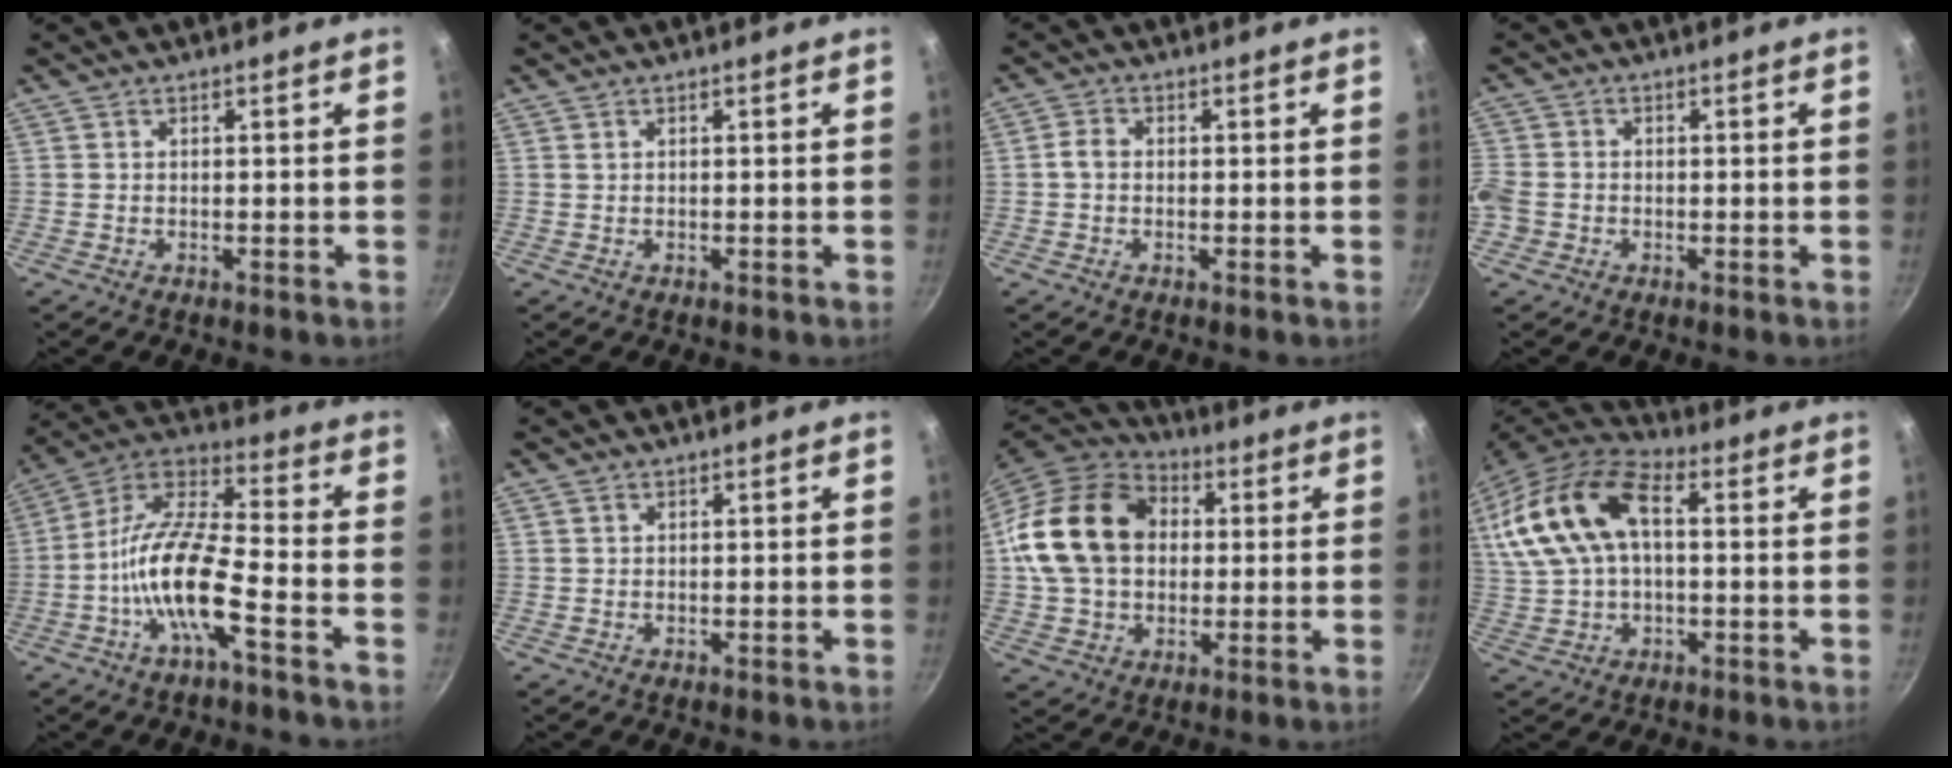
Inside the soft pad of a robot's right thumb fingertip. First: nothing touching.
{"total": 0.0}
{"total": 2.4, "force": [-0.2, 1.8, 1.5], "torque": [-0.028, 0.010, -0.008]}
{"total": 6.1, "force": [-1.5, 5.2, 2.8], "torque": [-0.064, 0.008, -0.039]}
{"total": 14.7, "force": [-5.8, 4.2, 12.8], "torque": [-0.245, 0.046, -0.127]}
{"total": 0.7, "force": [0.3, 0.6, 0.3], "torque": [-0.004, 0.001, 0.005]}
{"total": 20.6, "force": [2.8, 15.6, 13.0], "torque": [-0.221, 0.028, 0.045]}
{"total": 18.8, "force": [3.5, 10.9, 14.9], "torque": [-0.298, 0.028, 0.054]}